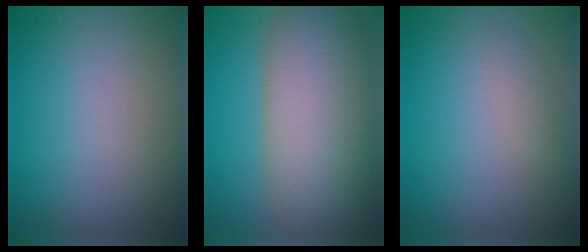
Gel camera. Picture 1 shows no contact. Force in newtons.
{"total": 10.1, "press": 10.1, "slide": 0.6}
{"total": 1.0, "press": 1.0, "slide": 0.0}